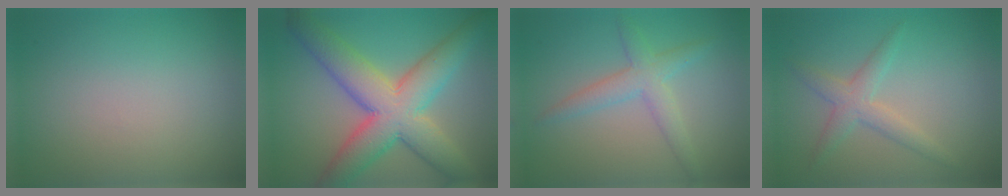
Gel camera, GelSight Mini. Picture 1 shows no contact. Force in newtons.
{"total": 9.8, "press": 9.8, "slide": 0.4}
{"total": 3.1, "press": 3.1, "slide": 0.2}
{"total": 1.7, "press": 1.7, "slide": 0.2}